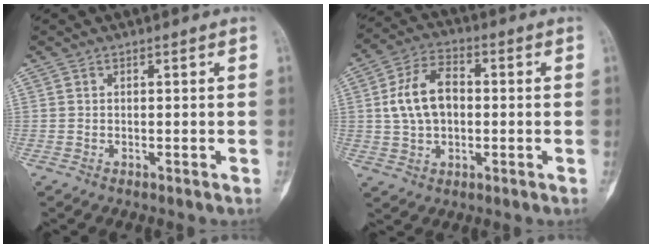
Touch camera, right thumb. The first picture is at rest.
{"total": 10.6, "force": [0.5, 7.0, 7.9], "torque": [-0.138, 0.019, 0.007]}